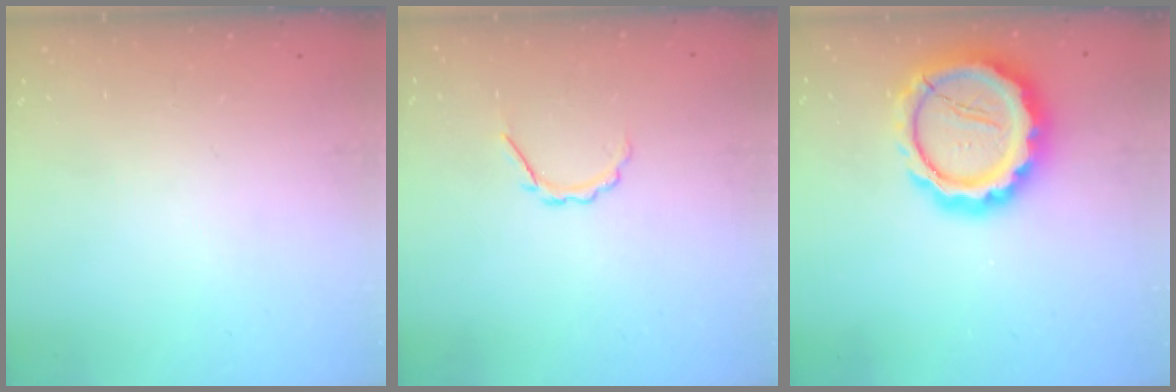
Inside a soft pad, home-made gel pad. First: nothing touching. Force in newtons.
{"total": 3.1, "press": 3.0, "slide": 0.7}
{"total": 19.0, "press": 18.6, "slide": 3.7}